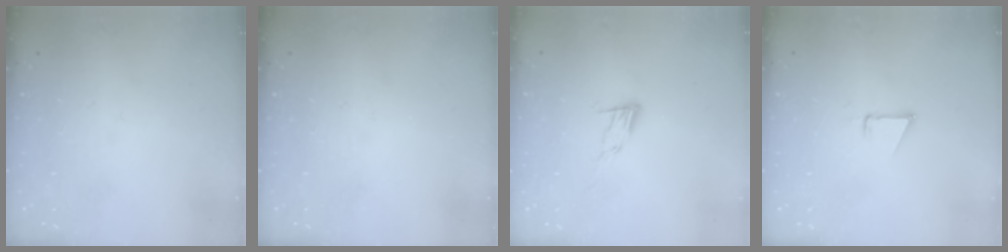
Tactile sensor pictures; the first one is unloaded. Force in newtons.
{"total": 0.0}
{"total": 6.1, "press": 6.1, "slide": 0.6}
{"total": 1.5, "press": 1.5, "slide": 0.0}